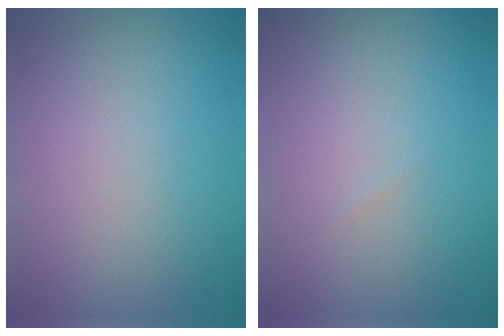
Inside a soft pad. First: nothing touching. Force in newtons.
{"total": 0.0}